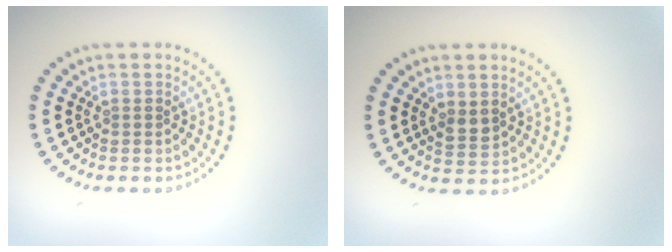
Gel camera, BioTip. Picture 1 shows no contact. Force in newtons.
{"total": 1.4, "press": 1.3, "slide": 0.6}